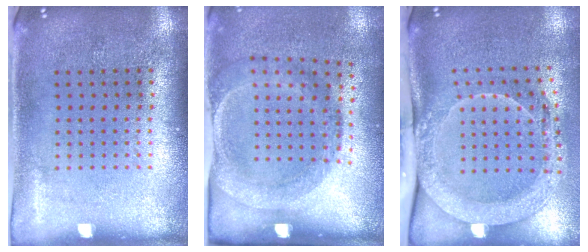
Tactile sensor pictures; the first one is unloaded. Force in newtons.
{"total": 1.9, "press": 1.2, "slide": 1.5}
{"total": 2.2, "press": 2.1, "slide": 0.7}